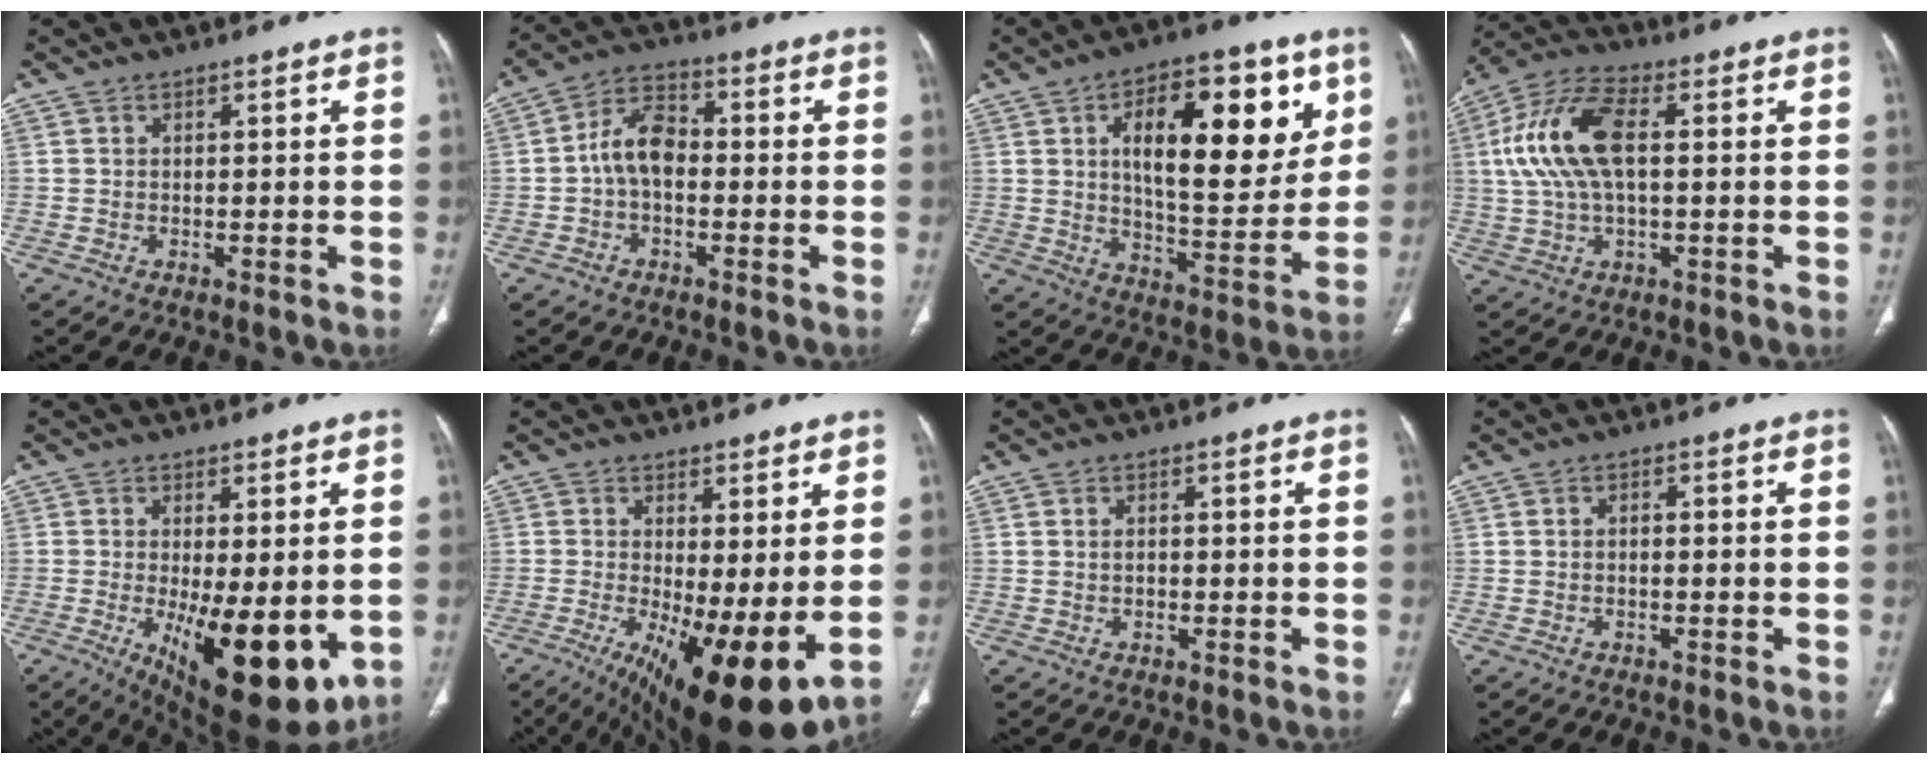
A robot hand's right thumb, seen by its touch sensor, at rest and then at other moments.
{"total": 7.6, "force": [-0.9, 4.8, 5.8], "torque": [-0.097, 0.026, -0.029]}
{"total": 22.6, "force": [7.3, 10.5, 18.6], "torque": [-0.223, -0.030, 0.113]}
{"total": 13.8, "force": [1.9, 6.5, 12.0], "torque": [-0.258, 0.026, 0.034]}
{"total": 16.2, "force": [-3.6, 5.8, 14.7], "torque": [-0.202, -0.032, -0.033]}
{"total": 15.0, "force": [-2.5, 4.7, 14.0], "torque": [-0.223, -0.025, -0.020]}
{"total": 0.9, "force": [0.0, 0.6, 0.6], "torque": [-0.014, 0.003, 0.003]}
{"total": 0.8, "force": [-0.3, 0.5, 0.6], "torque": [-0.013, 0.006, -0.006]}